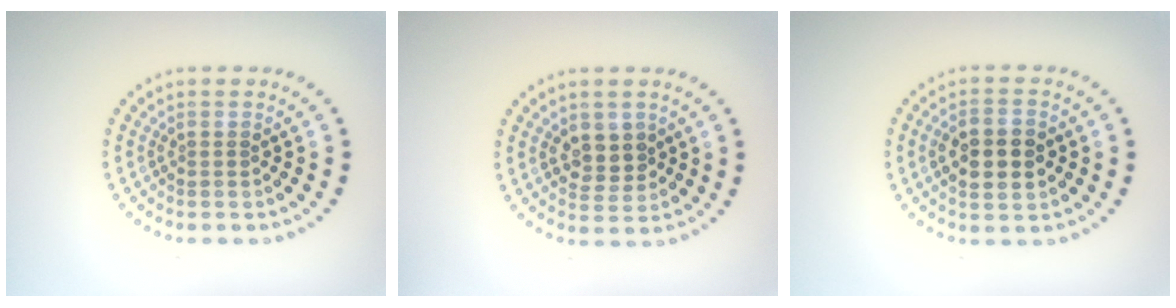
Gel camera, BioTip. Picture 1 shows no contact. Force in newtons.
{"total": 2.7, "press": 2.6, "slide": 0.7}
{"total": 4.7, "press": 4.7, "slide": 0.1}